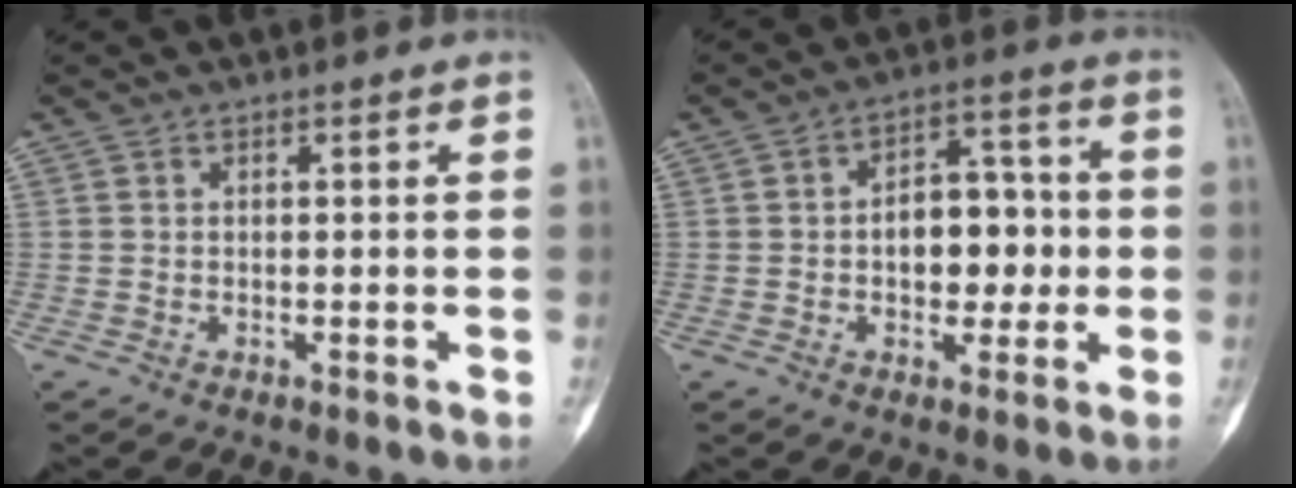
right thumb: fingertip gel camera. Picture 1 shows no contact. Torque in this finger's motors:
{"motor_torque": [-0.42, 0.69, 0.06, -0.01, 0.15]}